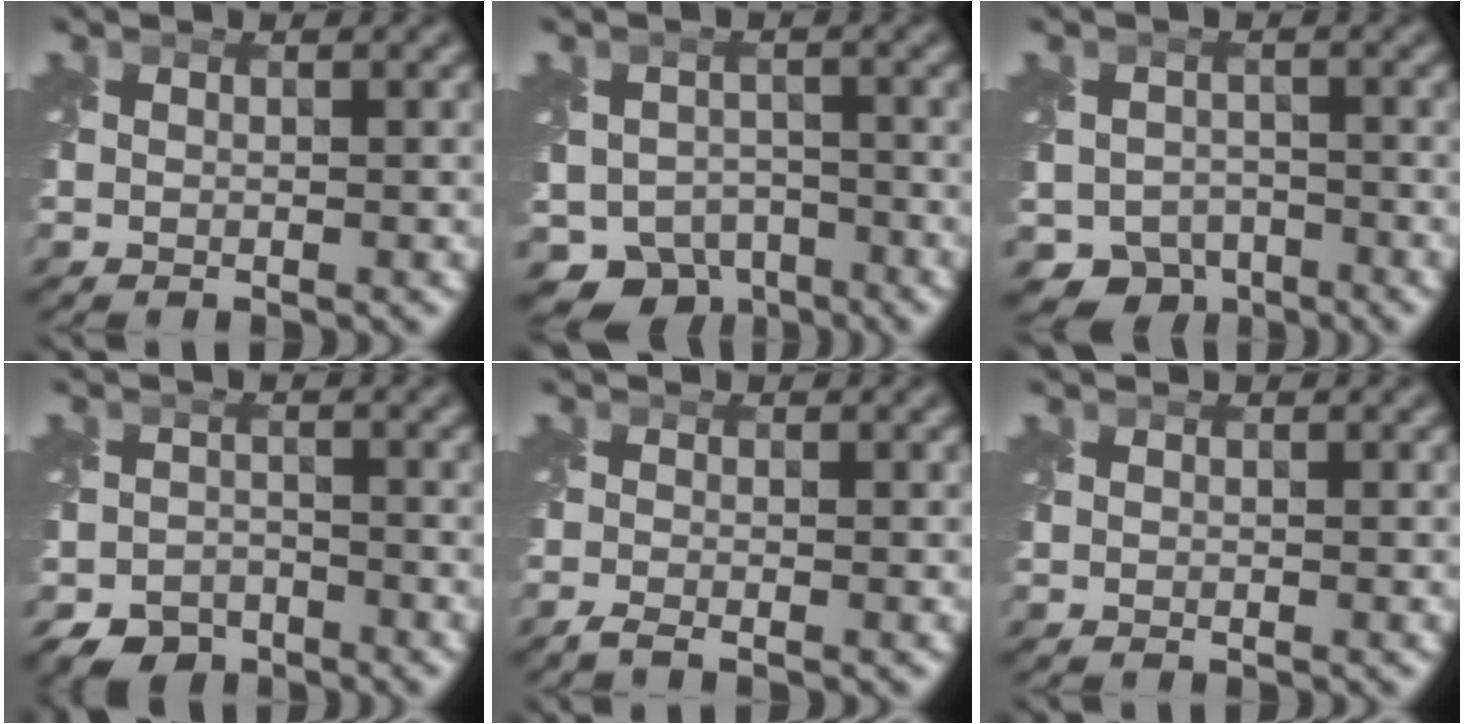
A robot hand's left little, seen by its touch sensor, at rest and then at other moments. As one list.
[{"total": 7.1, "force": [-4.8, 4.8, 2.1], "torque": [-0.025, -0.020, -0.075]}, {"total": 5.0, "force": [-3.3, 3.6, 1.1], "torque": [-0.010, -0.014, -0.054]}, {"total": 3.2, "force": [-2.6, 1.8, 0.7], "torque": [-0.010, -0.008, -0.049]}, {"total": 1.3, "force": [-1.1, 0.0, 0.6], "torque": [-0.017, -0.013, -0.031]}, {"total": 0.0}]